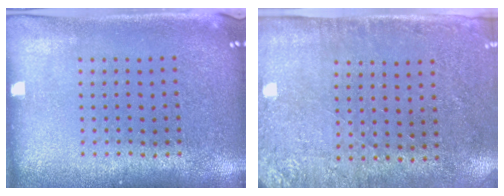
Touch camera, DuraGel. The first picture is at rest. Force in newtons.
{"total": 2.7, "press": 2.3, "slide": 1.5}